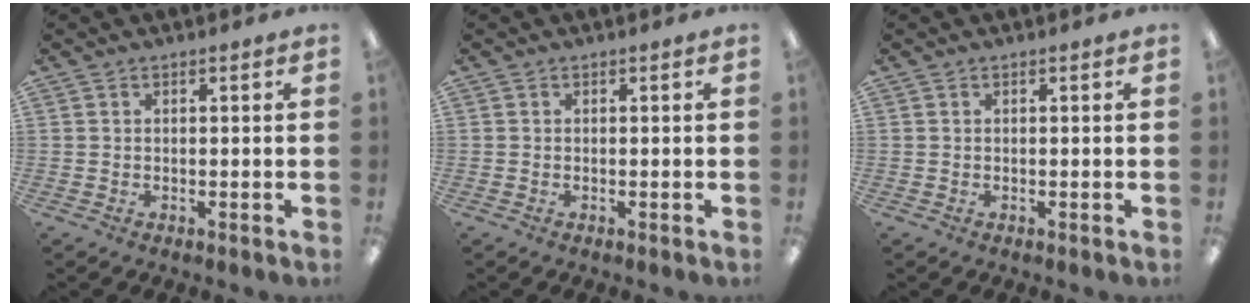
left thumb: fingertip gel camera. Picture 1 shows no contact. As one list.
[{"total": 0.0}, {"total": 0.0}]